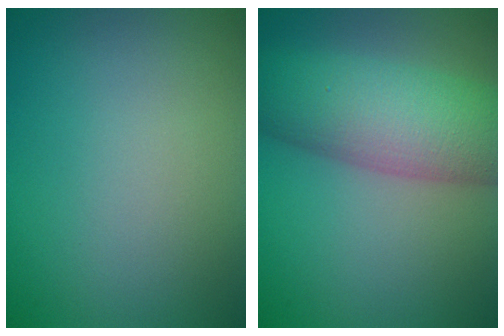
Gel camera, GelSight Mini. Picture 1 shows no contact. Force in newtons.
{"total": 8.9, "press": 8.9, "slide": 0.1}